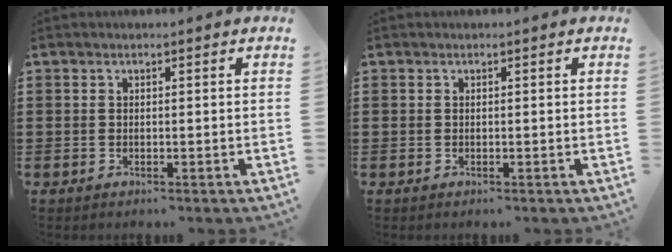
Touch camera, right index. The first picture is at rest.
{"total": 0.0}